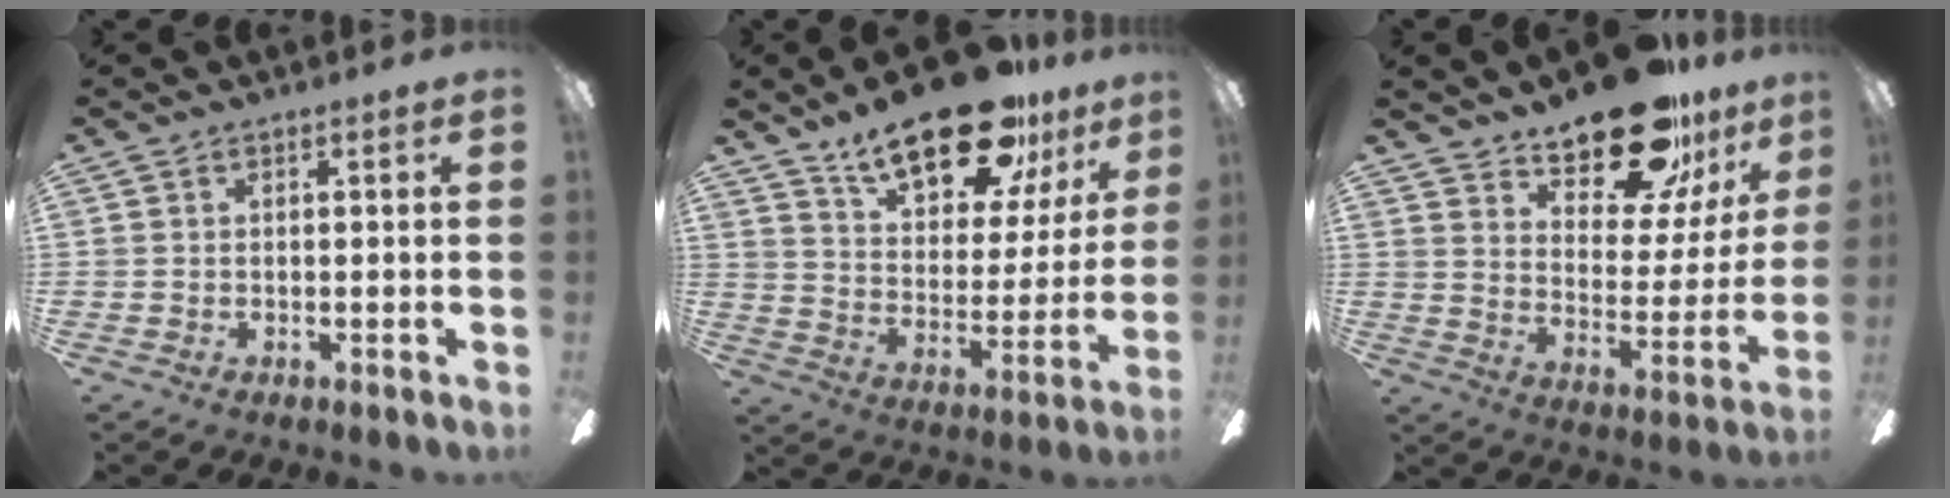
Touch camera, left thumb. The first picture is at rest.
{"total": 22.6, "force": [16.5, 8.8, 12.7], "torque": [-0.192, -0.101, 0.281]}
{"total": 20.0, "force": [15.9, 7.7, 9.3], "torque": [-0.140, -0.111, 0.272]}